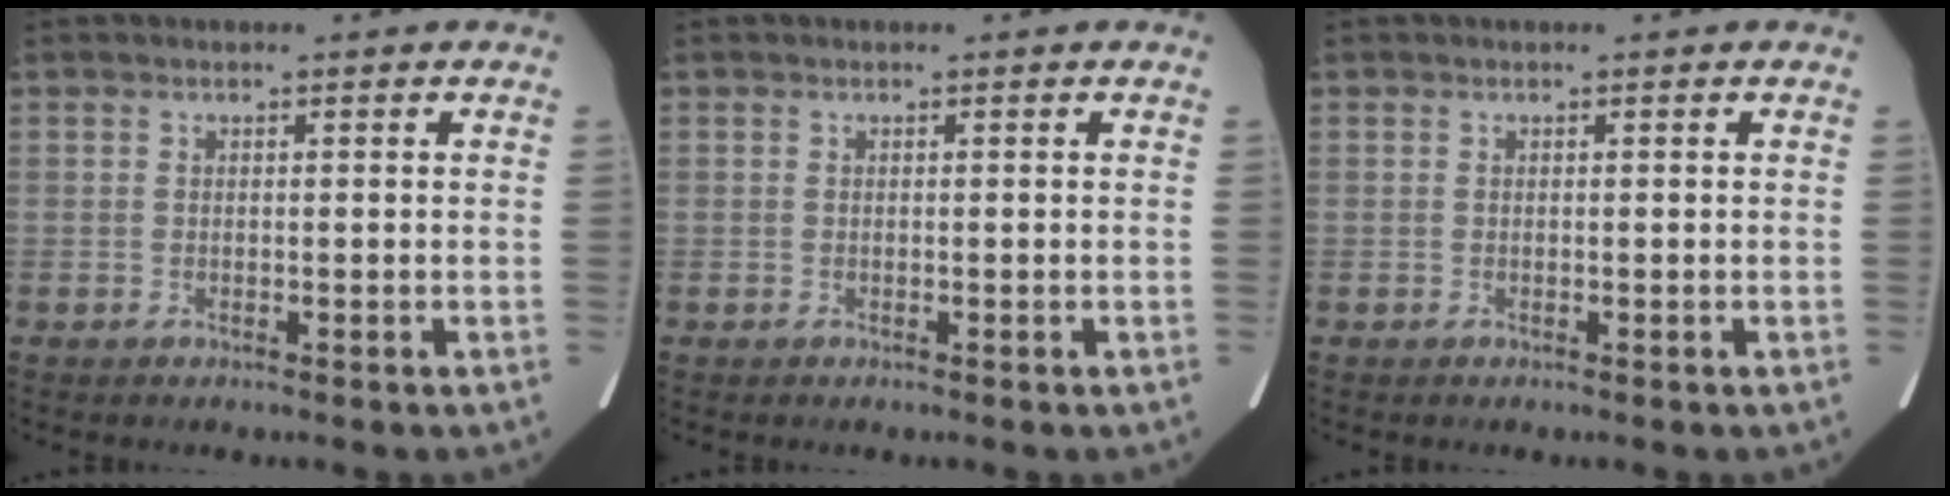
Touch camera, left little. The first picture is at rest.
{"total": 0.0}
{"total": 0.0}